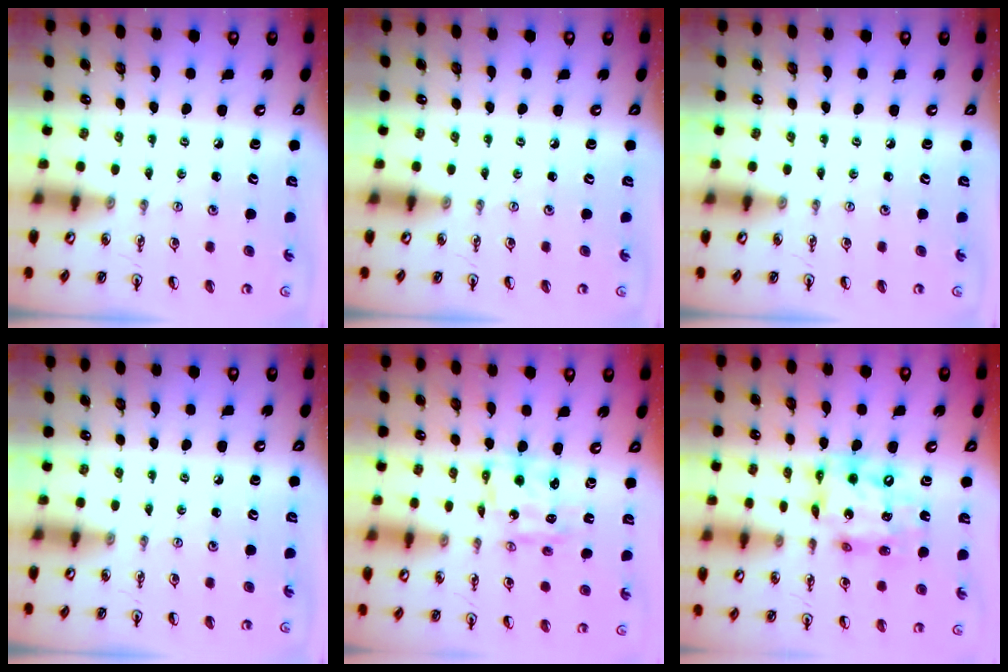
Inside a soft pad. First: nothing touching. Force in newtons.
{"total": 0.0}
{"total": 0.0}
{"total": 0.0}
{"total": 6.4, "press": 6.4, "slide": 0.5}
{"total": 13.6, "press": 13.6, "slide": 0.9}